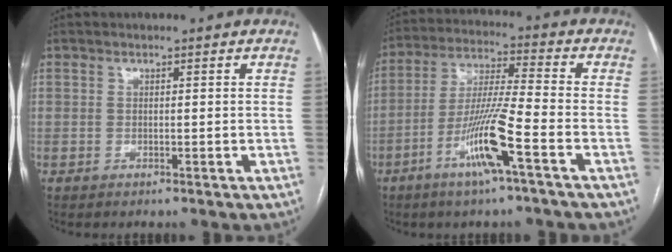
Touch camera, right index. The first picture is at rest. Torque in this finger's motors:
{"motor_torque": [1.75, -0.39, 0.90, 0.21]}